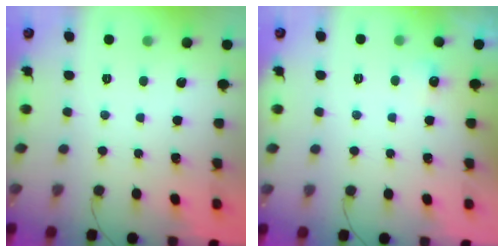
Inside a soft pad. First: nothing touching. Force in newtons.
{"total": 4.2, "press": 4.1, "slide": 1.1}